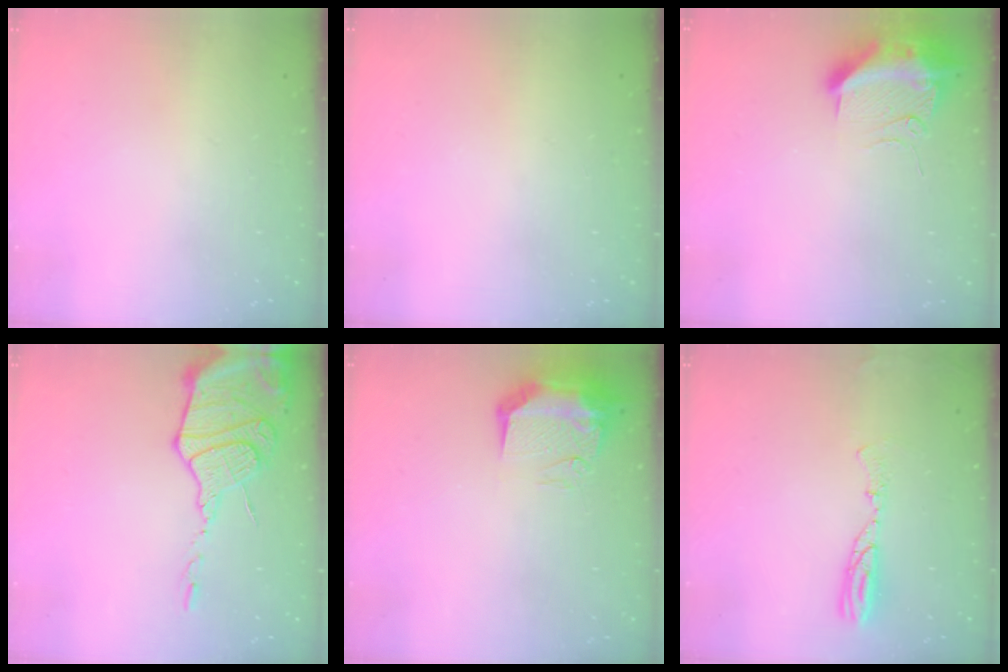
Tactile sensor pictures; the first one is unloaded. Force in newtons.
{"total": 0.0}
{"total": 12.1, "press": 12.1, "slide": 1.3}
{"total": 16.4, "press": 16.3, "slide": 1.7}
{"total": 11.0, "press": 10.9, "slide": 1.1}
{"total": 7.4, "press": 7.2, "slide": 1.5}